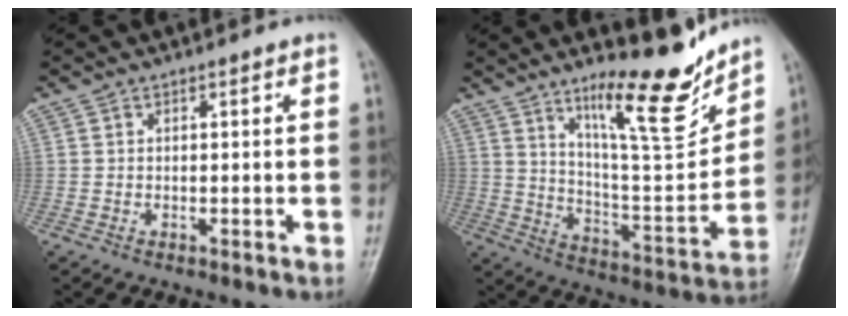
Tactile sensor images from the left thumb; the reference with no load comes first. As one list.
[{"total": 16.8, "force": [12.2, 3.6, 11.0], "torque": [-0.137, -0.094, 0.209]}]